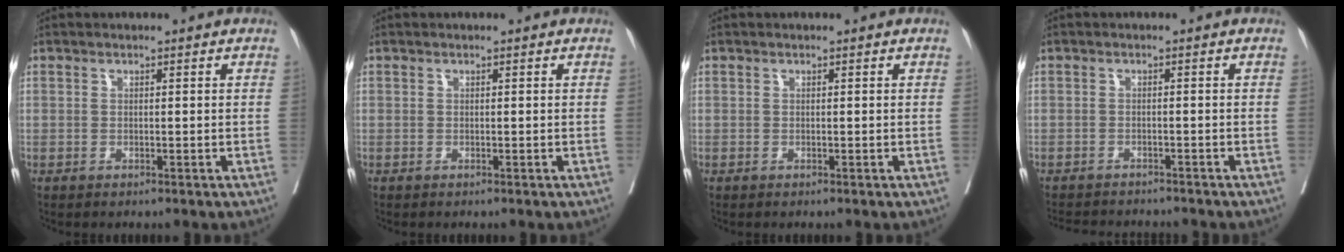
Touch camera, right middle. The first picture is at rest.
{"total": 0.0}
{"total": 0.0}
{"total": 8.1, "force": [-7.7, 1.4, 2.1], "torque": [-0.029, -0.003, -0.104]}